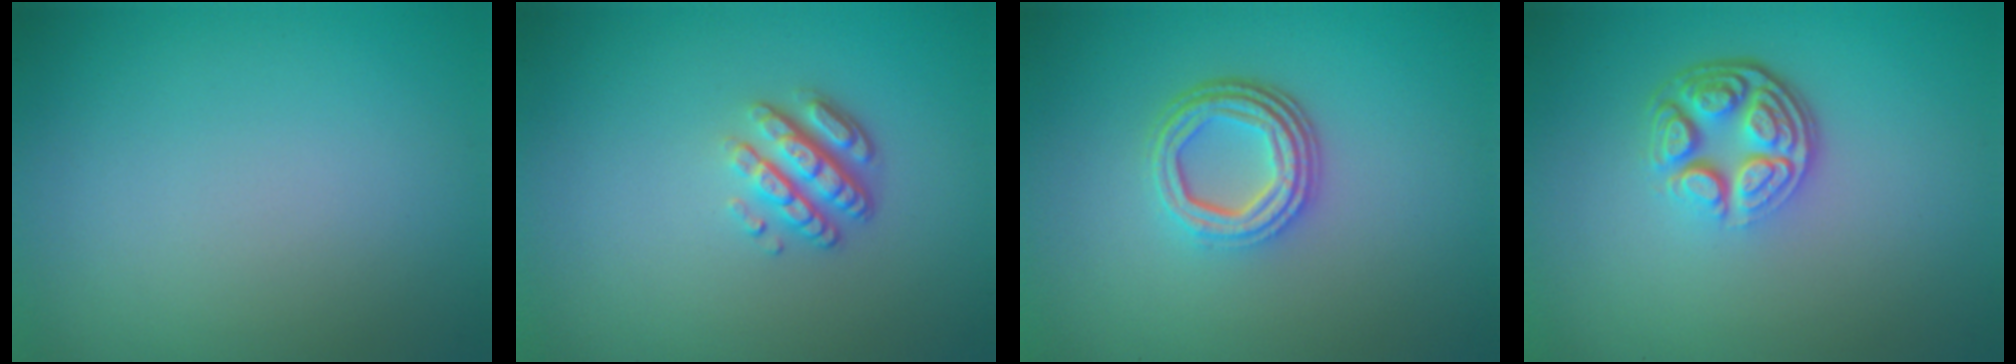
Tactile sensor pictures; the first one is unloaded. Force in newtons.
{"total": 3.6, "press": 2.6, "slide": 2.4}
{"total": 4.5, "press": 3.3, "slide": 3.1}
{"total": 4.8, "press": 3.5, "slide": 3.3}